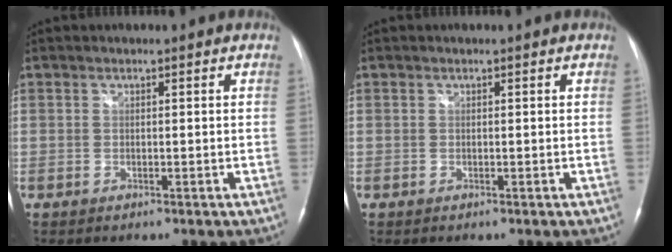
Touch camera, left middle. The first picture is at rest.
{"total": 0.0}